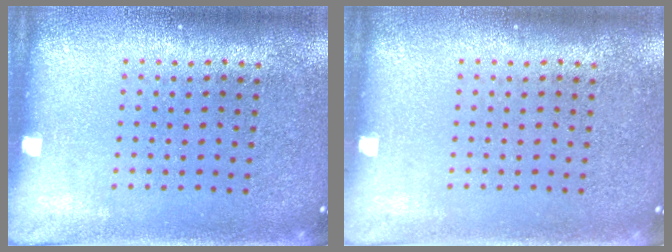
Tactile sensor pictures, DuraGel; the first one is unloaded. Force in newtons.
{"total": 0.0}